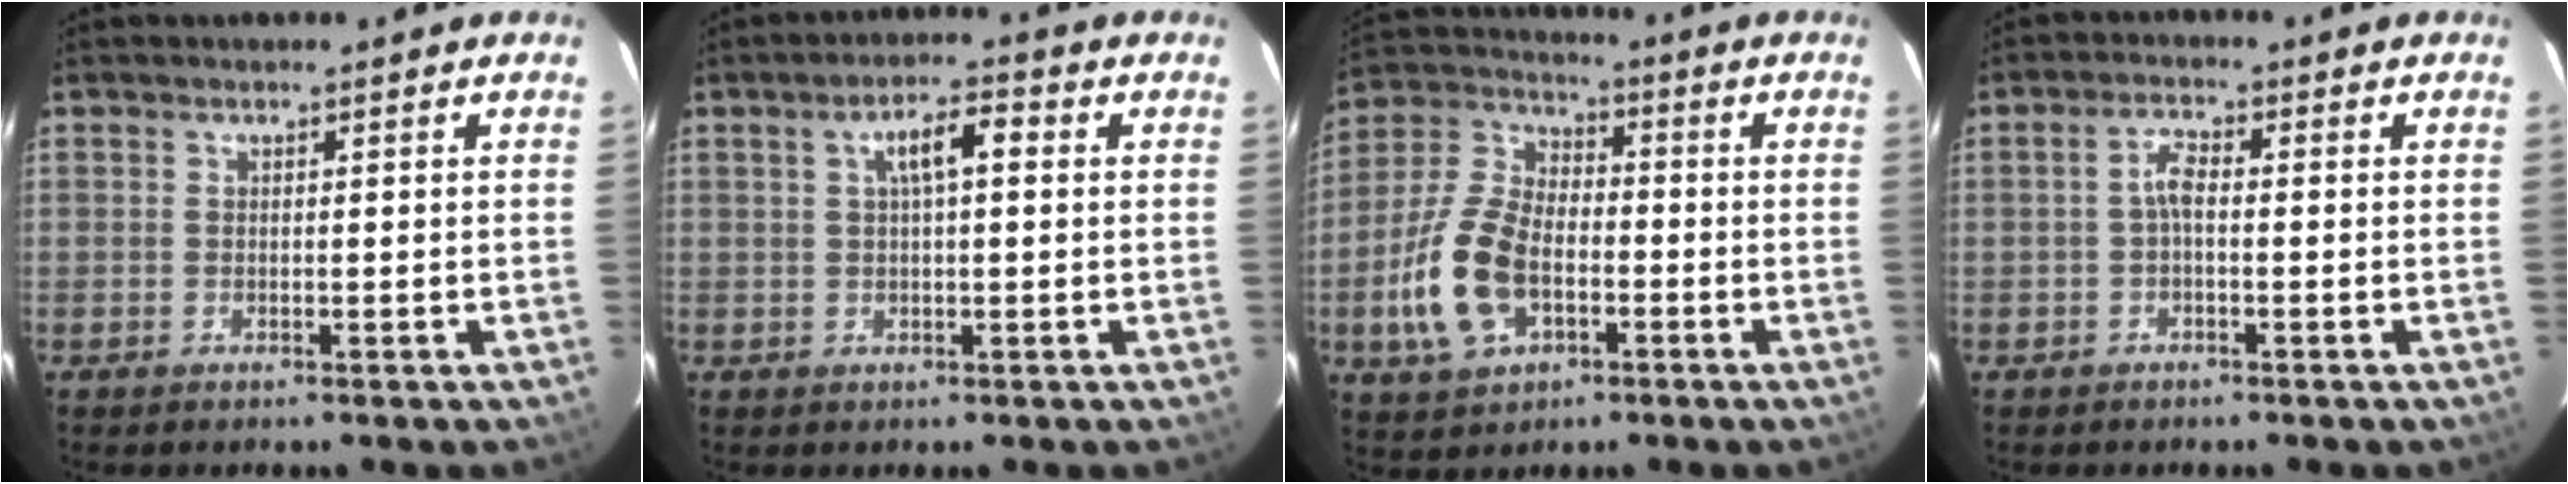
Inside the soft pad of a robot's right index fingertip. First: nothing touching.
{"total": 5.3, "force": [1.3, 1.7, 4.9], "torque": [-0.085, 0.015, 0.024]}
{"total": 14.1, "force": [-4.5, 8.5, 10.4], "torque": [-0.235, 0.010, -0.081]}
{"total": 2.5, "force": [-0.6, 0.9, 2.3], "torque": [-0.049, 0.010, -0.013]}